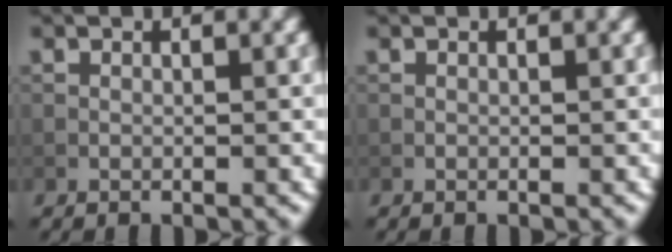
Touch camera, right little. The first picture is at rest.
{"total": 0.0}